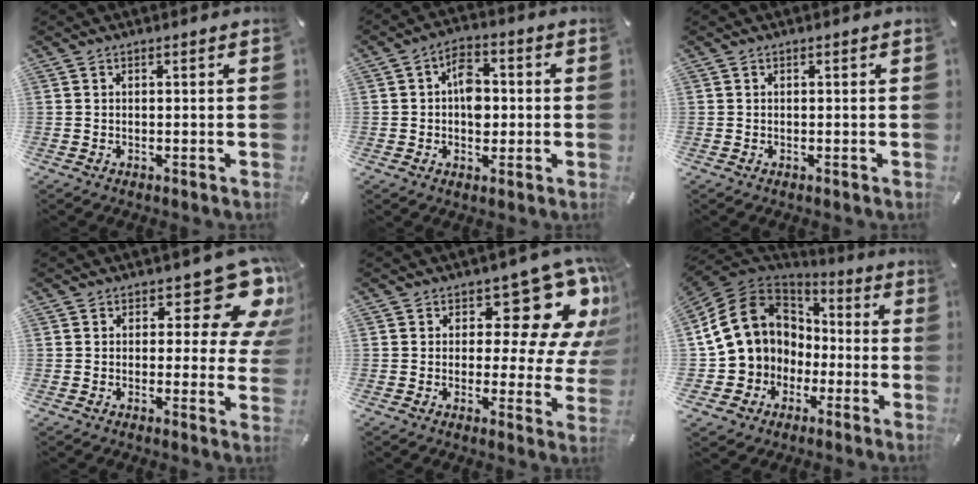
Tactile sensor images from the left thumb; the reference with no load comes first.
{"total": 7.2, "force": [-0.1, 5.1, 5.1], "torque": [-0.062, 0.004, -0.005]}
{"total": 0.0}
{"total": 13.9, "force": [7.2, 6.3, 10.0], "torque": [-0.112, -0.060, 0.119]}
{"total": 17.9, "force": [8.8, 8.8, 12.9], "torque": [-0.153, -0.068, 0.140]}
{"total": 15.8, "force": [1.6, 14.8, 5.1], "torque": [-0.119, -0.005, 0.051]}